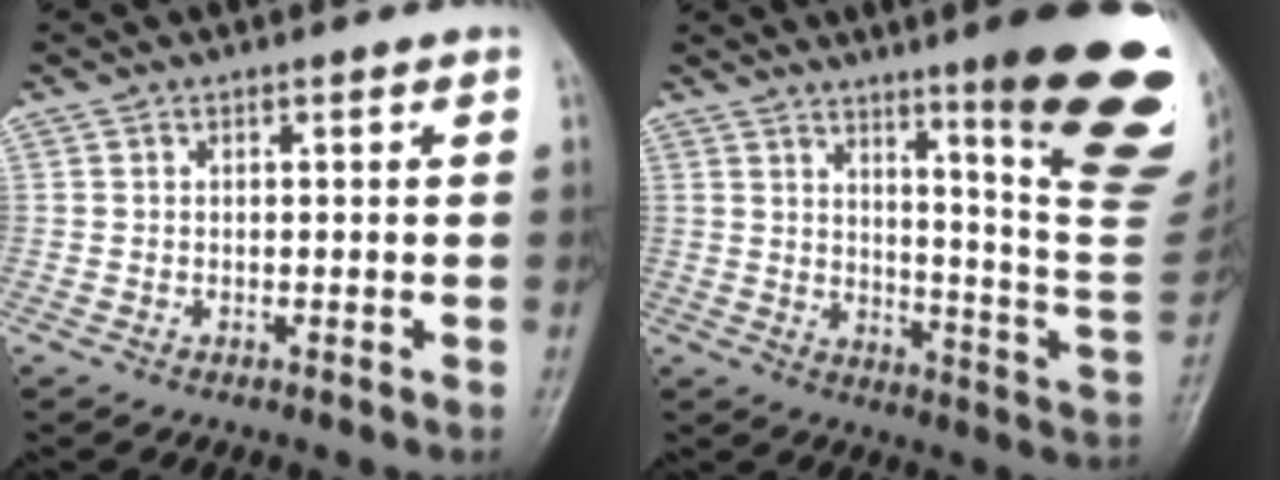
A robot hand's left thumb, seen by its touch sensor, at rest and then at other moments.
{"total": 24.9, "force": [12.6, 3.8, 21.2], "torque": [-0.213, -0.065, 0.177]}